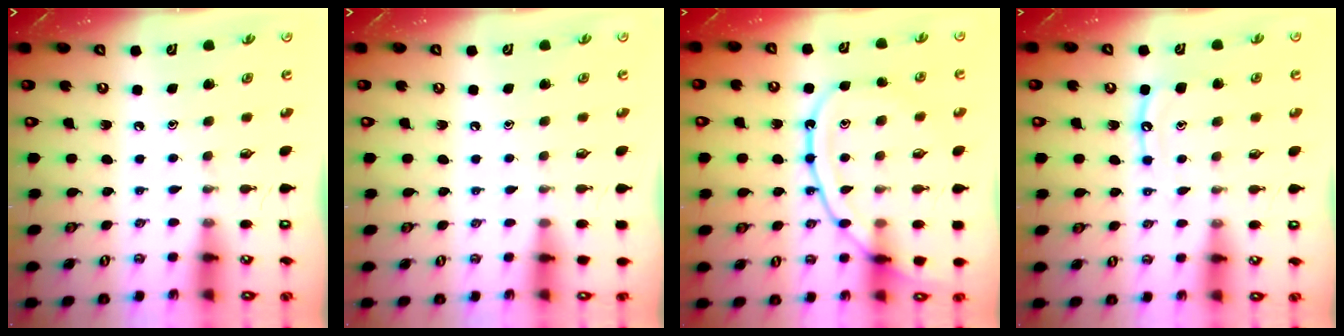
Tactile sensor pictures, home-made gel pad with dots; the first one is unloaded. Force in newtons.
{"total": 2.9, "press": 2.9, "slide": 0.5}
{"total": 13.8, "press": 13.8, "slide": 1.3}
{"total": 7.7, "press": 7.6, "slide": 0.7}